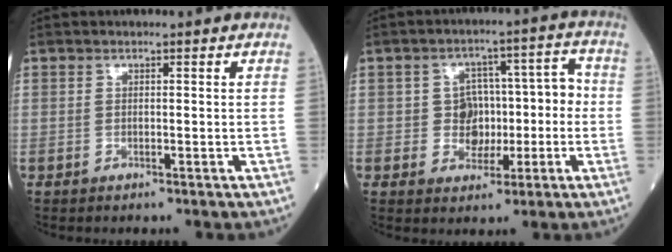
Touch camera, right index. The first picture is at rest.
{"total": 7.3, "force": [-1.3, 6.0, 3.9], "torque": [-0.040, 0.042, -0.013]}